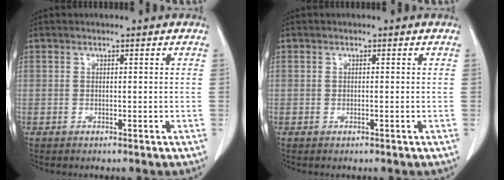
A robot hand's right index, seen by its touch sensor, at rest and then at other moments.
{"total": 0.0}